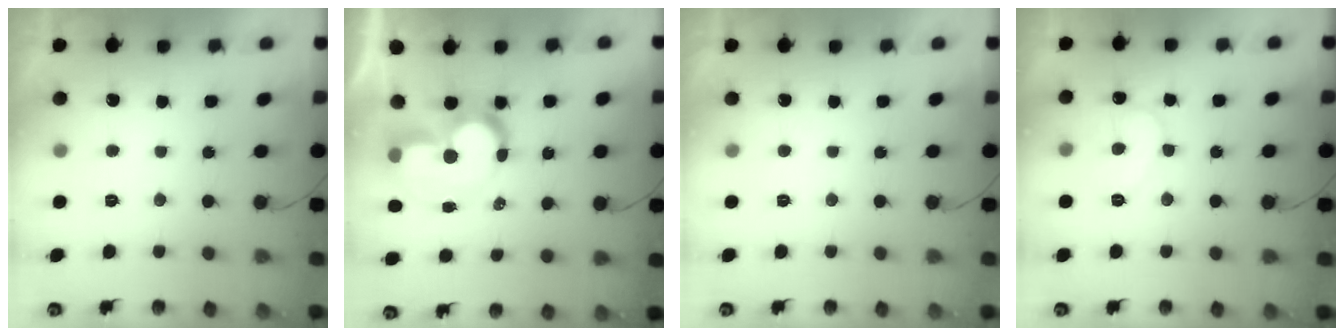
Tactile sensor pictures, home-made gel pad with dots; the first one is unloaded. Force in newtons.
{"total": 11.8, "press": 11.8, "slide": 1.0}
{"total": 1.8, "press": 1.8, "slide": 0.1}
{"total": 8.2, "press": 8.1, "slide": 0.8}